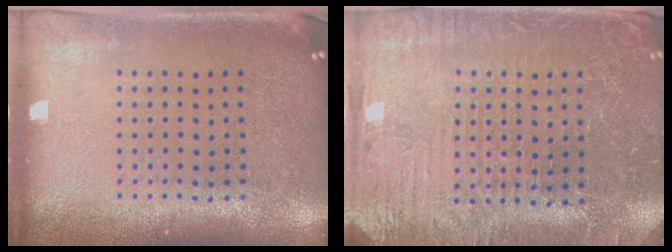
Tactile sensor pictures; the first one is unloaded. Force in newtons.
{"total": 3.5, "press": 3.5, "slide": 0.6}